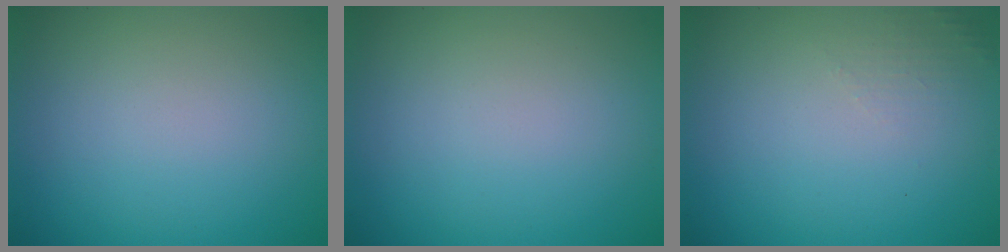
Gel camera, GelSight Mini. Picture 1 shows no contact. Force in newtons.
{"total": 0.0}
{"total": 1.1, "press": 1.1, "slide": 0.3}